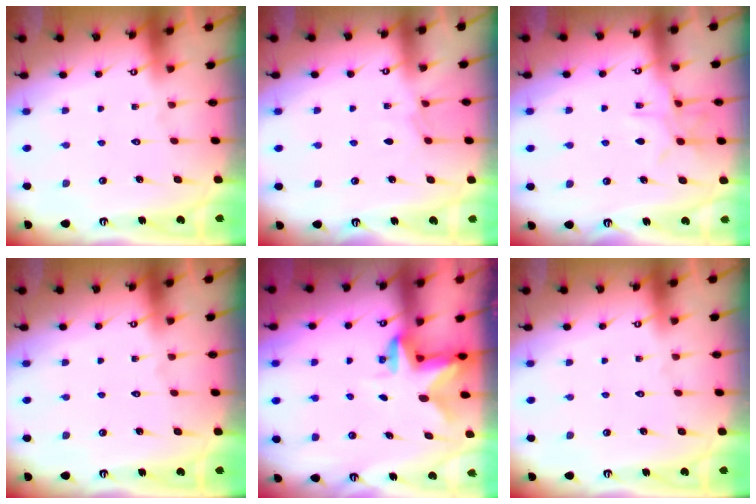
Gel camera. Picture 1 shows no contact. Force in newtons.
{"total": 3.2, "press": 3.2, "slide": 0.5}
{"total": 8.2, "press": 8.2, "slide": 0.5}
{"total": 0.0}
{"total": 2.4, "press": 2.4, "slide": 0.4}
{"total": 0.0}